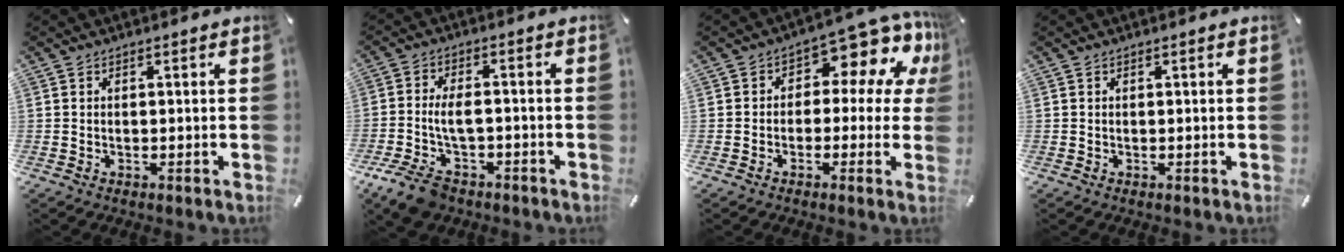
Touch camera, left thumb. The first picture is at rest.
{"total": 8.9, "force": [-3.2, 5.4, 6.2], "torque": [-0.124, 0.014, -0.052]}
{"total": 10.5, "force": [5.4, 5.0, 7.4], "torque": [-0.099, -0.051, 0.092]}
{"total": 0.0}